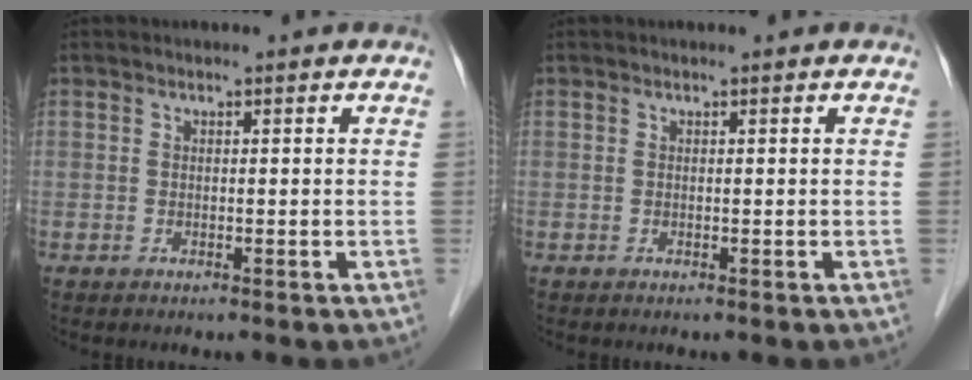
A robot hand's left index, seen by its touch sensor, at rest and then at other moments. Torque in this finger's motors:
{"motor_torque": [0.00, 0.00, 0.00, 0.00]}